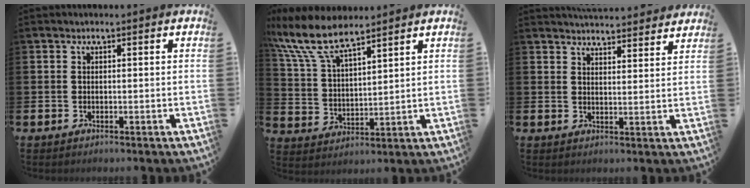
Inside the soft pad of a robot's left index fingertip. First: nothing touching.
{"total": 9.3, "force": [7.9, 2.5, 4.3], "torque": [-0.118, -0.028, 0.144]}
{"total": 4.5, "force": [4.5, 0.4, 0.0], "torque": [-0.009, -0.027, 0.084]}